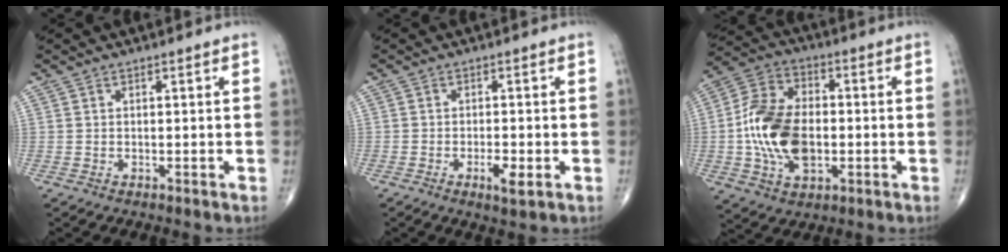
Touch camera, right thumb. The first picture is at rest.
{"total": 3.6, "force": [-1.4, 1.0, 3.2], "torque": [-0.056, -0.002, -0.023]}
{"total": 16.2, "force": [-1.7, 10.0, 12.7], "torque": [-0.232, 0.019, -0.030]}